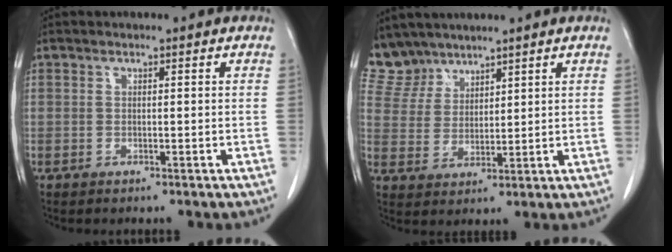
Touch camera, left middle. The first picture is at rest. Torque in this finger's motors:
{"motor_torque": [0.31, -0.31, 0.07, -0.03]}